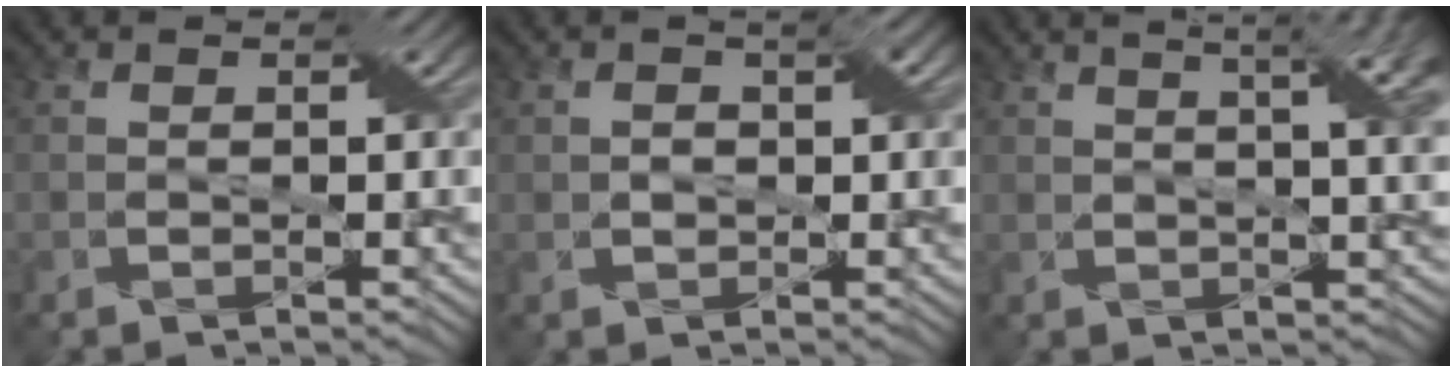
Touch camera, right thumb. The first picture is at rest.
{"total": 2.1, "force": [0.4, 1.2, 1.7], "torque": [-0.030, 0.005, 0.007]}
{"total": 11.0, "force": [5.5, 3.6, 8.9], "torque": [-0.102, 0.048, 0.055]}